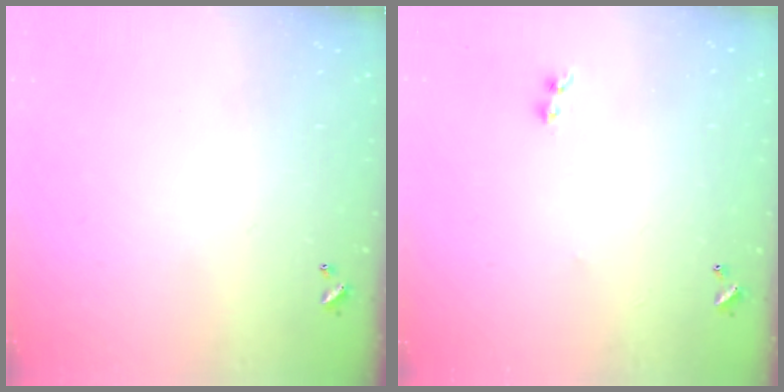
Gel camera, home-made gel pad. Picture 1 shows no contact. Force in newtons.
{"total": 1.9, "press": 1.7, "slide": 0.9}